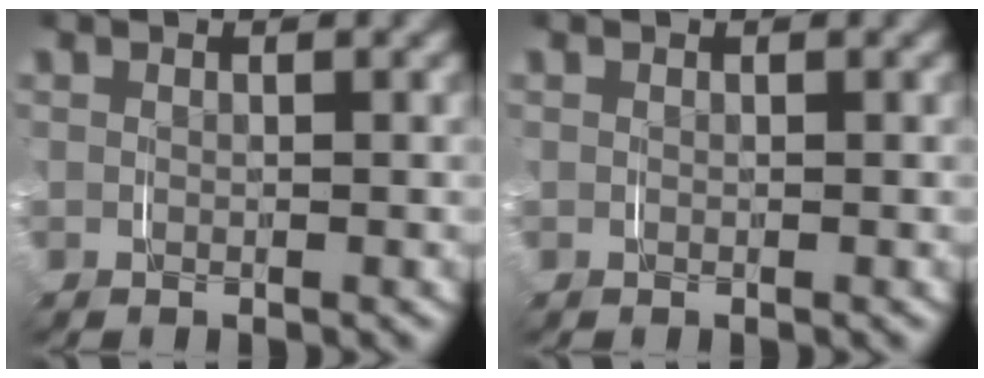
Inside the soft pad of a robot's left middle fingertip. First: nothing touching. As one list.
[{"total": 0.0}]